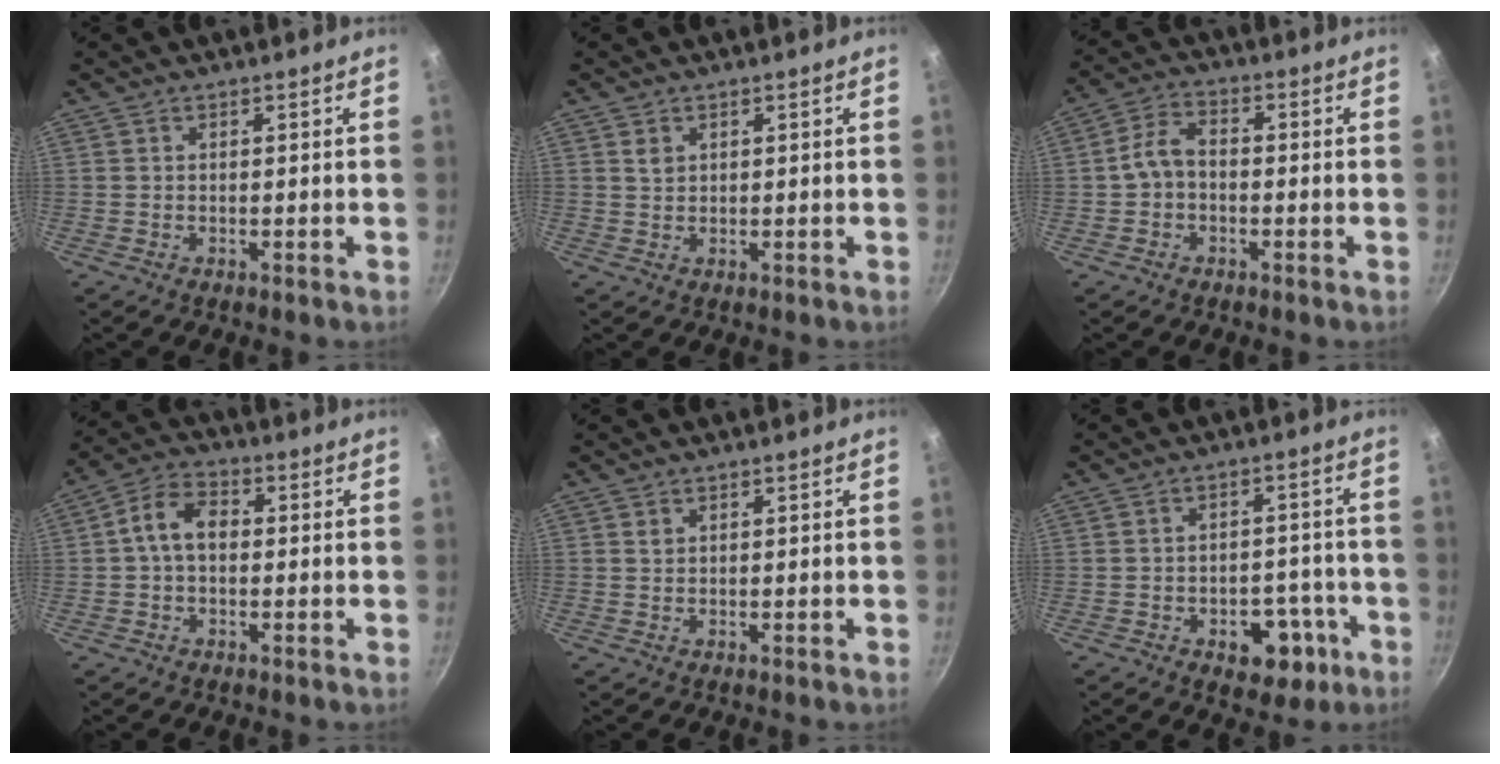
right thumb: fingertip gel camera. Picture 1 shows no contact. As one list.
[{"total": 1.7, "force": [0.8, 1.2, 0.8], "torque": [-0.013, -0.002, 0.016]}, {"total": 5.6, "force": [-0.9, 3.9, 3.9], "torque": [-0.066, 0.029, -0.026]}, {"total": 7.7, "force": [0.4, 5.2, 5.6], "torque": [-0.090, 0.025, -0.007]}, {"total": 0.8, "force": [0.4, 0.6, 0.3], "torque": [-0.006, 0.000, 0.009]}, {"total": 9.2, "force": [-3.9, 6.1, 5.8], "torque": [-0.036, 0.029, -0.043]}]